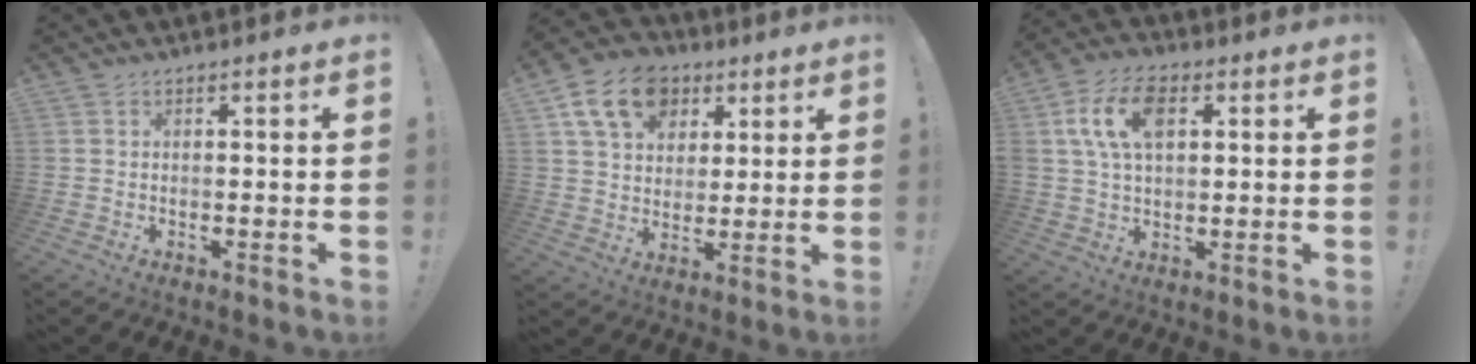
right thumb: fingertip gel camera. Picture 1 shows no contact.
{"total": 15.3, "force": [6.9, 11.4, 7.5], "torque": [-0.117, -0.024, 0.132]}
{"total": 12.3, "force": [3.9, 7.6, 8.9], "torque": [-0.168, 0.009, 0.072]}